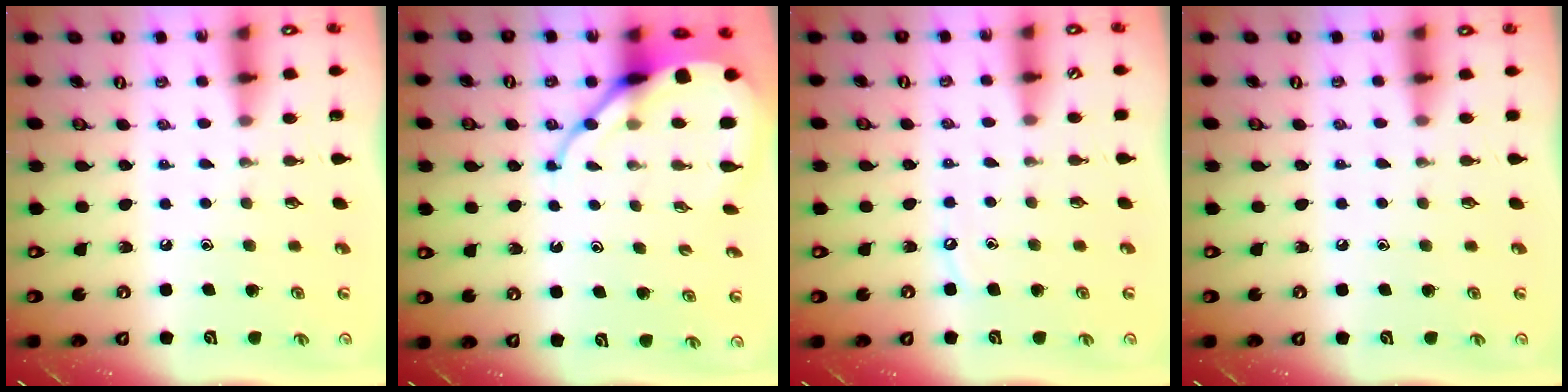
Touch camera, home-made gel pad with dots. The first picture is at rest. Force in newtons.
{"total": 10.3, "press": 10.2, "slide": 1.0}
{"total": 3.8, "press": 3.8, "slide": 0.5}
{"total": 3.4, "press": 3.4, "slide": 0.5}